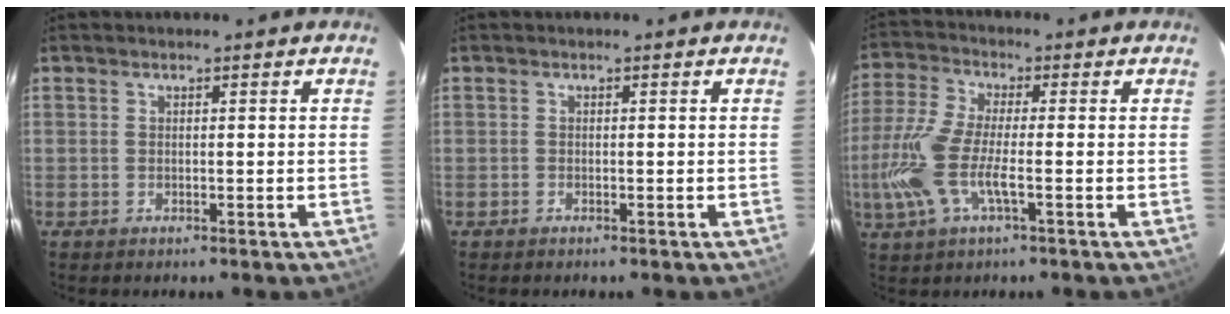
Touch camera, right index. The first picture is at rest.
{"total": 0.0}
{"total": 11.9, "force": [-2.9, 3.1, 11.2], "torque": [-0.253, -0.005, -0.060]}